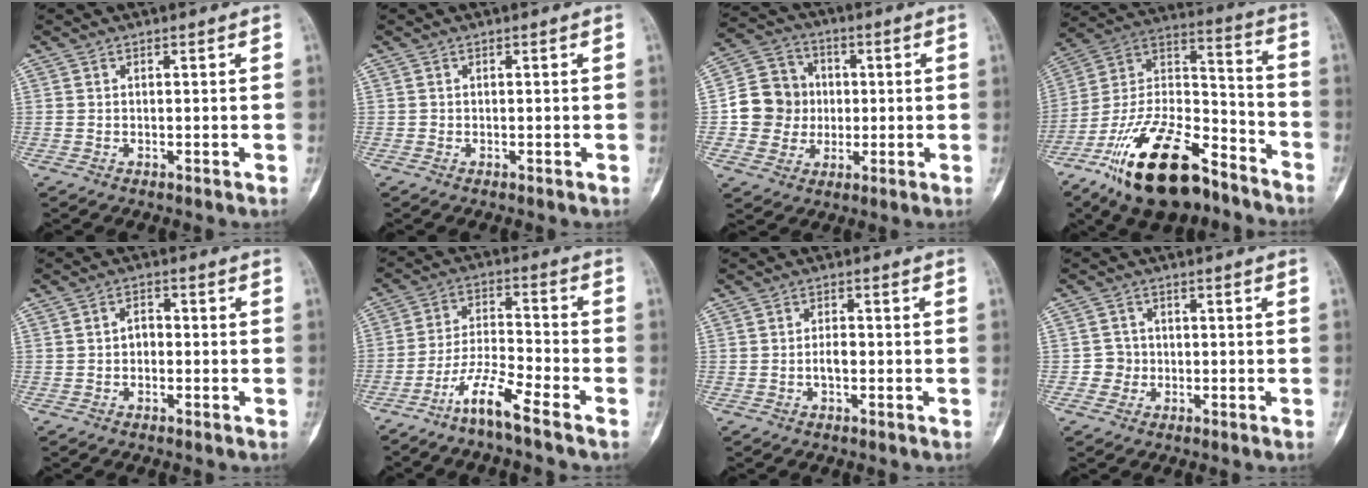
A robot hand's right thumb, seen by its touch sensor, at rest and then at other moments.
{"total": 0.0}
{"total": 11.1, "force": [-0.2, 10.5, 3.6], "torque": [-0.028, 0.019, -0.006]}
{"total": 24.9, "force": [-16.0, 10.7, 15.7], "torque": [-0.288, 0.078, -0.280]}
{"total": 2.7, "force": [-0.3, 2.0, 1.8], "torque": [-0.019, 0.015, -0.010]}
{"total": 8.8, "force": [-6.4, 0.4, 6.0], "torque": [-0.124, 0.034, -0.131]}
{"total": 2.1, "force": [-0.6, 1.1, 1.8], "torque": [-0.029, 0.006, -0.012]}
{"total": 2.9, "force": [-0.6, 2.8, 0.1], "torque": [0.019, 0.010, -0.016]}